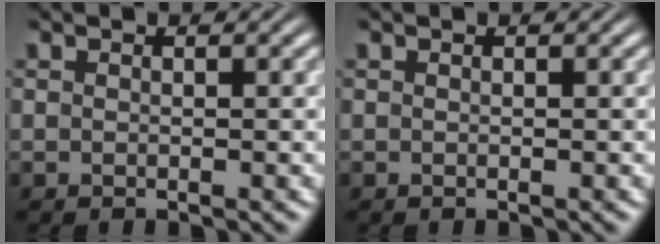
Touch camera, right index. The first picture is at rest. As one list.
[{"total": 0.0}]